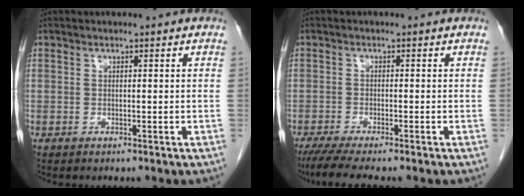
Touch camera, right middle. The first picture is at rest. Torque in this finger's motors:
{"motor_torque": [0.90, -0.67, 0.06, 0.04]}